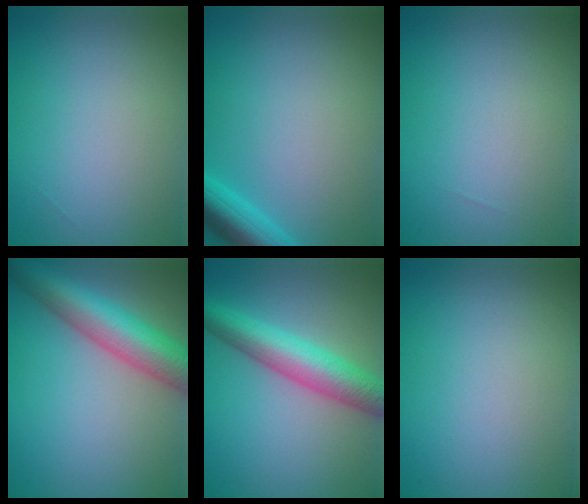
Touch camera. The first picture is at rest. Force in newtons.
{"total": 4.6, "press": 4.6, "slide": 0.3}
{"total": 0.0}
{"total": 8.0, "press": 8.0, "slide": 0.4}
{"total": 6.3, "press": 6.3, "slide": 0.2}
{"total": 0.0}